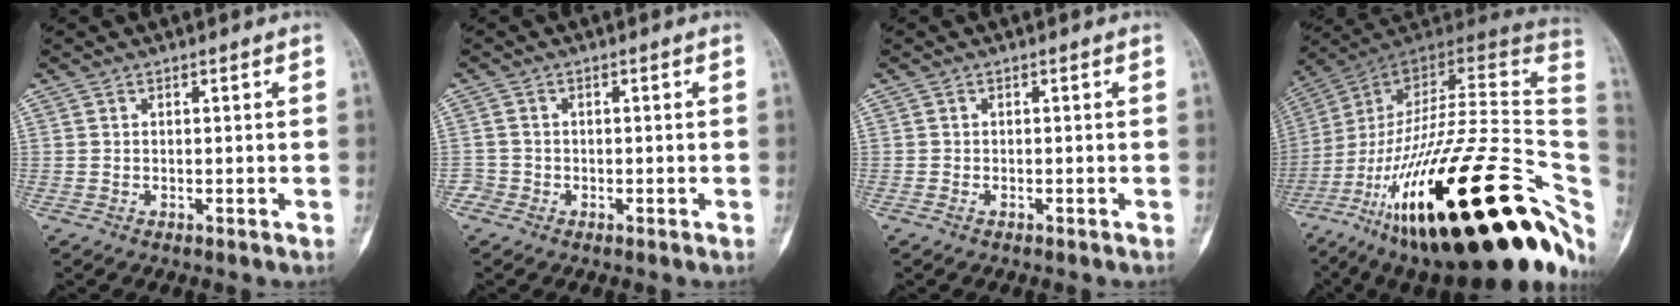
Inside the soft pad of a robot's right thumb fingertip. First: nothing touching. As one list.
[{"total": 1.8, "force": [-0.9, 1.5, -0.1], "torque": [0.010, 0.008, -0.025]}, {"total": 0.6, "force": [-0.4, 0.3, 0.3], "torque": [-0.009, 0.003, -0.007]}, {"total": 42.0, "force": [-14.6, 15.4, 36.2], "torque": [-0.492, 0.067, -0.231]}]